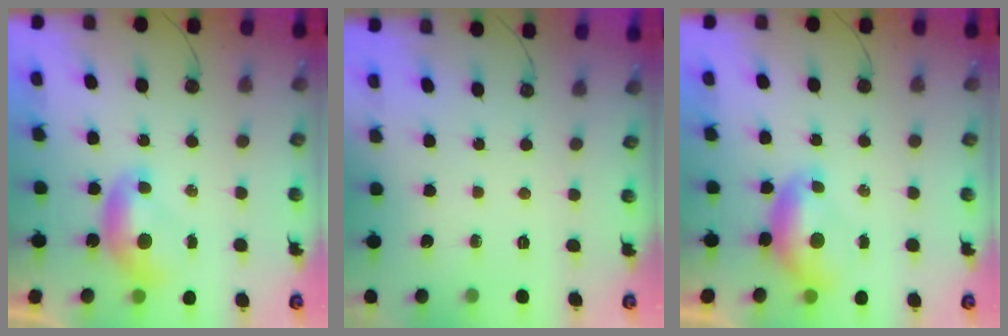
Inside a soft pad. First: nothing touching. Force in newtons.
{"total": 0.0}
{"total": 0.6, "press": 0.3, "slide": 0.5}